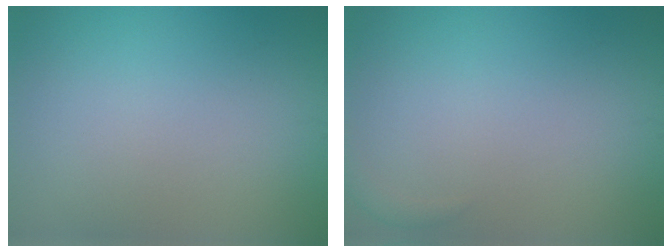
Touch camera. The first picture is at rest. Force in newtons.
{"total": 0.7, "press": 0.7, "slide": 0.1}